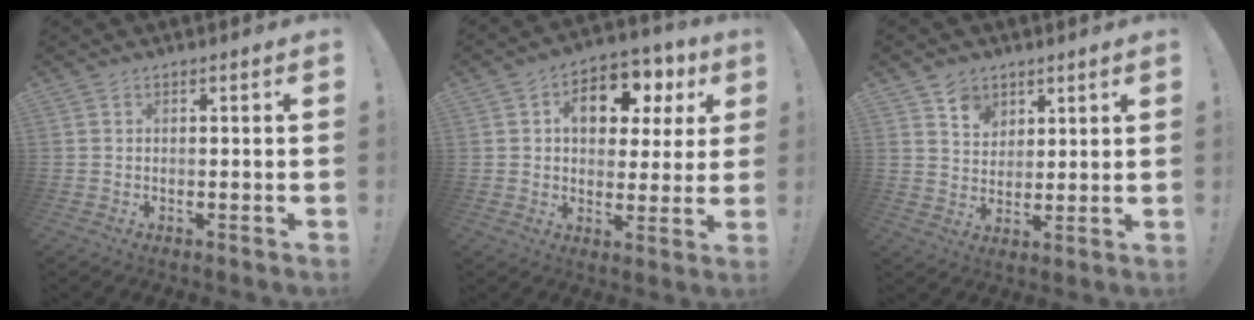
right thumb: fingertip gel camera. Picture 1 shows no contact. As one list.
[{"total": 13.9, "force": [5.1, 9.2, 9.1], "torque": [-0.120, -0.014, 0.090]}, {"total": 6.9, "force": [4.3, 5.3, 1.5], "torque": [-0.021, -0.029, 0.082]}]